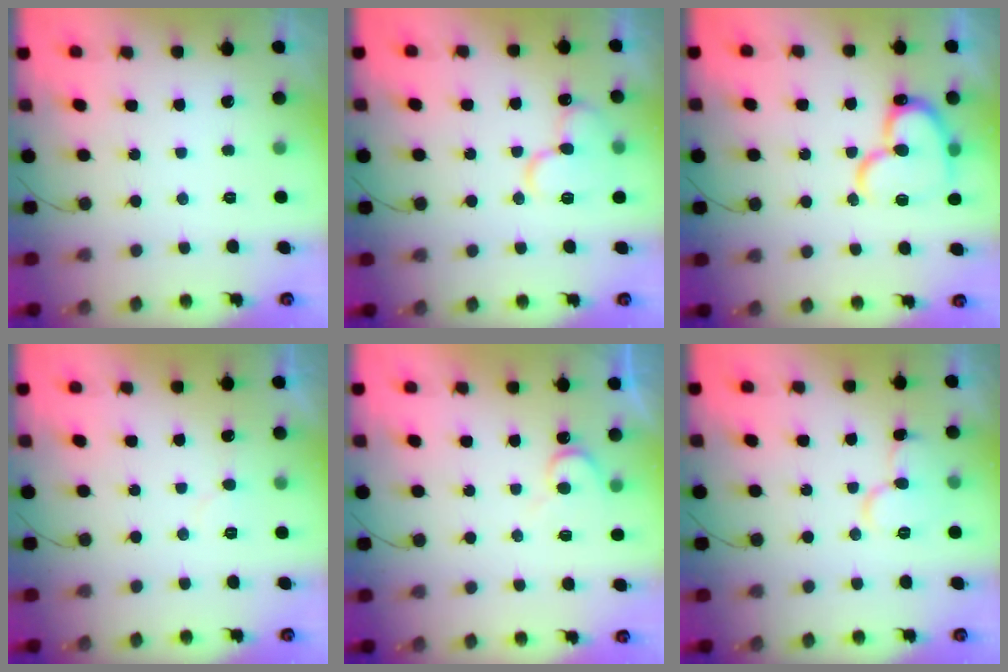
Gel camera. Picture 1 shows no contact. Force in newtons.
{"total": 13.1, "press": 13.0, "slide": 1.8}
{"total": 17.3, "press": 17.2, "slide": 1.7}
{"total": 3.4, "press": 3.4, "slide": 0.4}
{"total": 5.8, "press": 5.8, "slide": 0.5}
{"total": 9.4, "press": 9.4, "slide": 1.0}